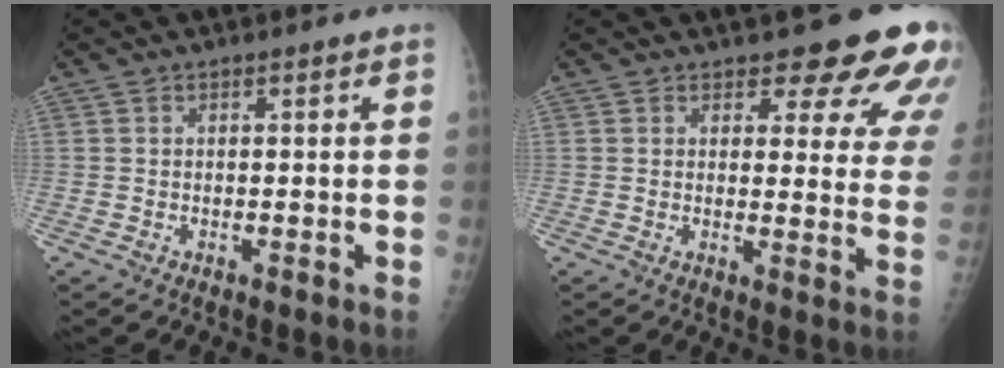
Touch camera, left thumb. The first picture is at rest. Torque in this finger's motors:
{"motor_torque": [0.29, 0.44, 1.08, -0.68, 0.15]}